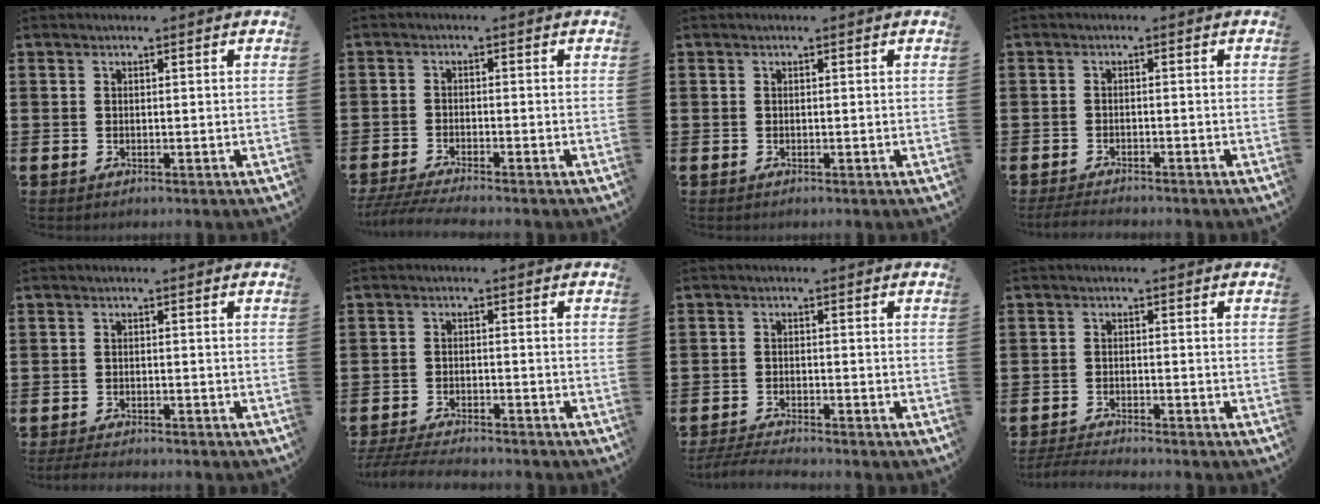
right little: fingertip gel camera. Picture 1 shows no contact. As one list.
[{"total": 2.6, "force": [-2.3, -0.1, 1.3], "torque": [-0.020, -0.002, -0.043]}, {"total": 0.0}, {"total": 1.7, "force": [-1.7, 0.1, 0.4], "torque": [-0.009, 0.003, -0.034]}, {"total": 1.6, "force": [-1.5, 0.1, 0.4], "torque": [-0.009, 0.004, -0.031]}, {"total": 3.3, "force": [-3.2, 0.1, 0.6], "torque": [-0.017, -0.002, -0.067]}, {"total": 2.4, "force": [-2.4, -0.1, 0.6], "torque": [-0.010, 0.003, -0.047]}, {"total": 2.1, "force": [-2.1, -0.1, 0.3], "torque": [-0.006, 0.002, -0.043]}]